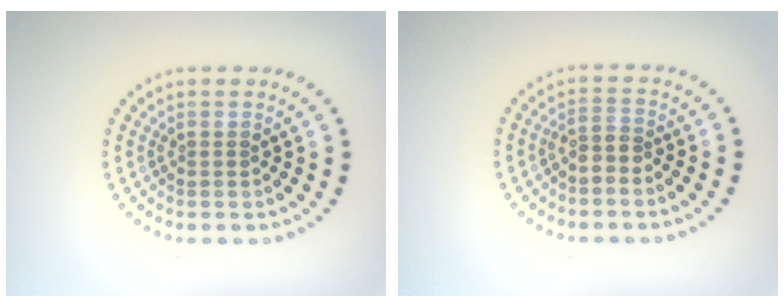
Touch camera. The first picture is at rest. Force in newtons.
{"total": 1.4, "press": 0.9, "slide": 1.0}